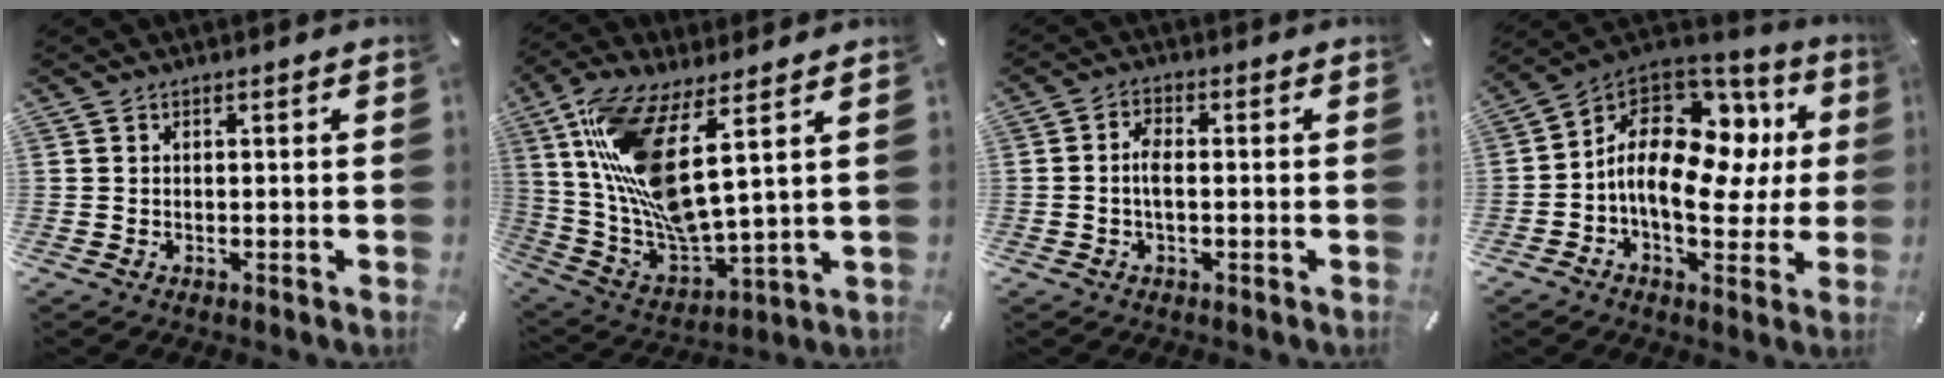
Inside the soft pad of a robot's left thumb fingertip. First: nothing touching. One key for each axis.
{"total": 16.1, "fx": 6.8, "fy": 4.8, "fz": 13.8, "tx": -0.316, "ty": -0.049, "tz": 0.110}
{"total": 3.6, "fx": -0.6, "fy": 1.7, "fz": 3.1, "tx": -0.063, "ty": 0.004, "tz": -0.012}
{"total": 17.7, "fx": 2.0, "fy": 10.8, "fz": 13.9, "tx": -0.246, "ty": -0.017, "tz": 0.029}